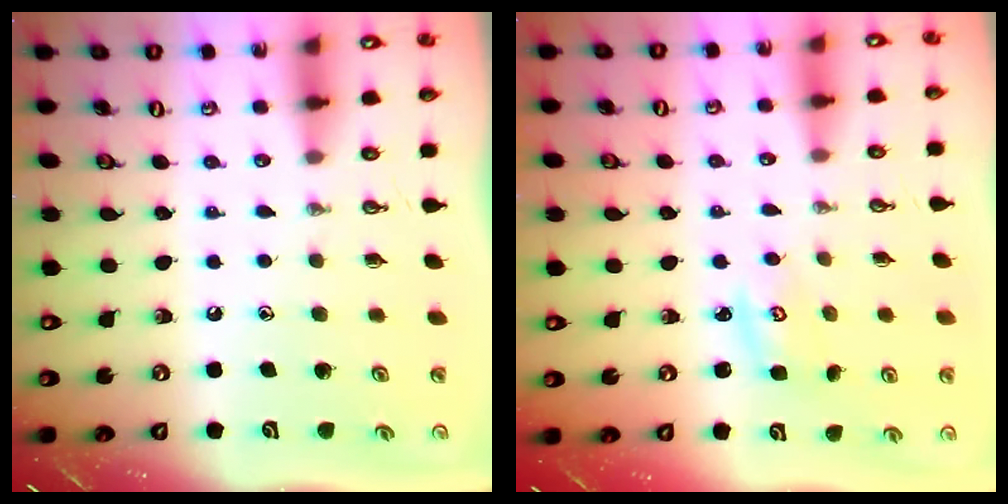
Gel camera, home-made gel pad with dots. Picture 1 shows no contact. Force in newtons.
{"total": 2.8, "press": 2.8, "slide": 0.4}